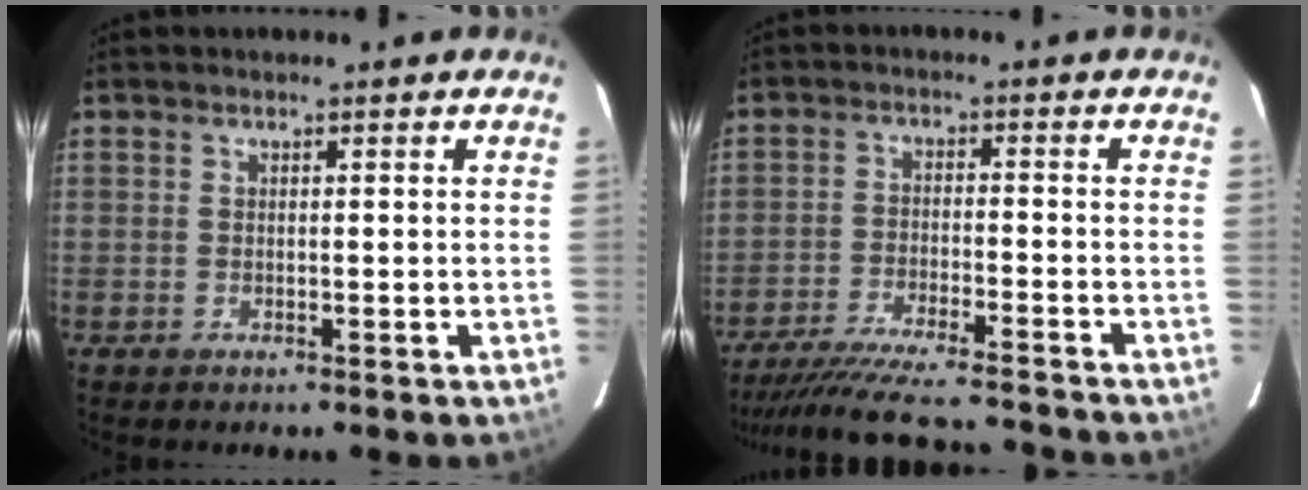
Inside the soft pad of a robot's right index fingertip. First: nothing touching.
{"total": 17.5, "force": [-15.9, 1.8, 7.0], "torque": [-0.143, -0.022, -0.247]}